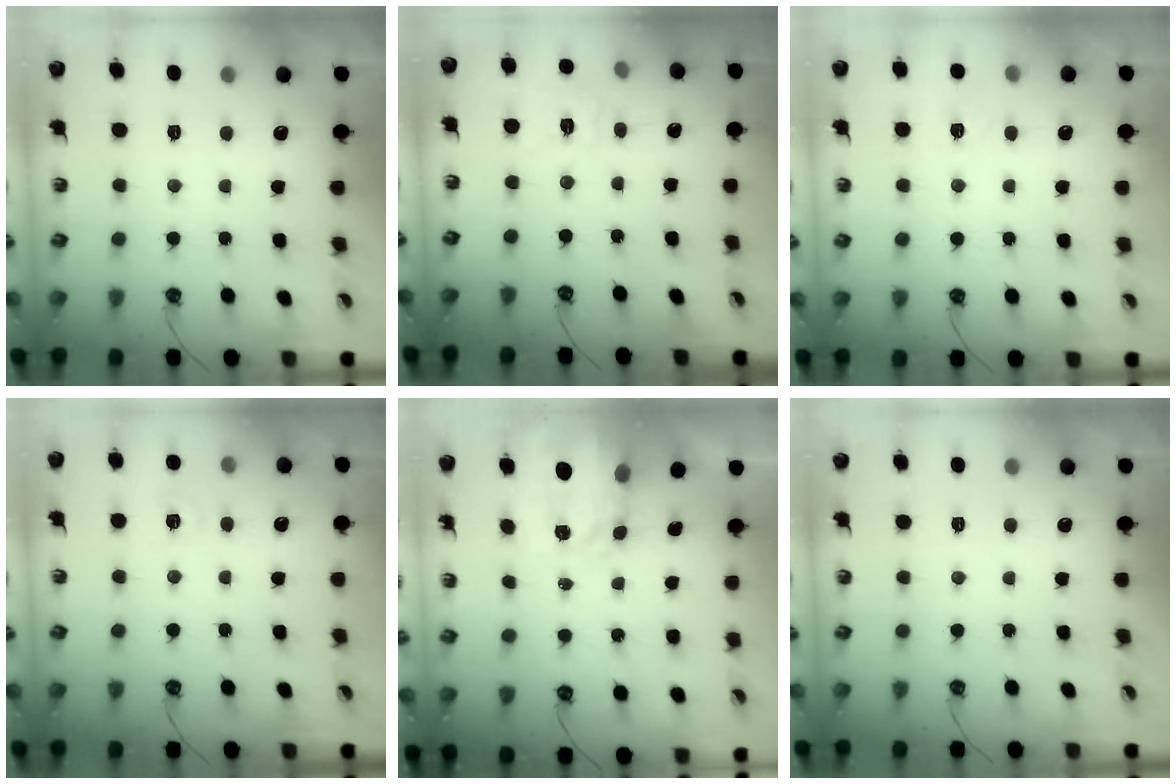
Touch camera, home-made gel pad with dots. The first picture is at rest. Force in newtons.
{"total": 7.8, "press": 7.7, "slide": 0.8}
{"total": 5.0, "press": 5.0, "slide": 0.5}
{"total": 5.9, "press": 5.9, "slide": 0.6}
{"total": 3.6, "press": 3.5, "slide": 0.5}
{"total": 0.0}